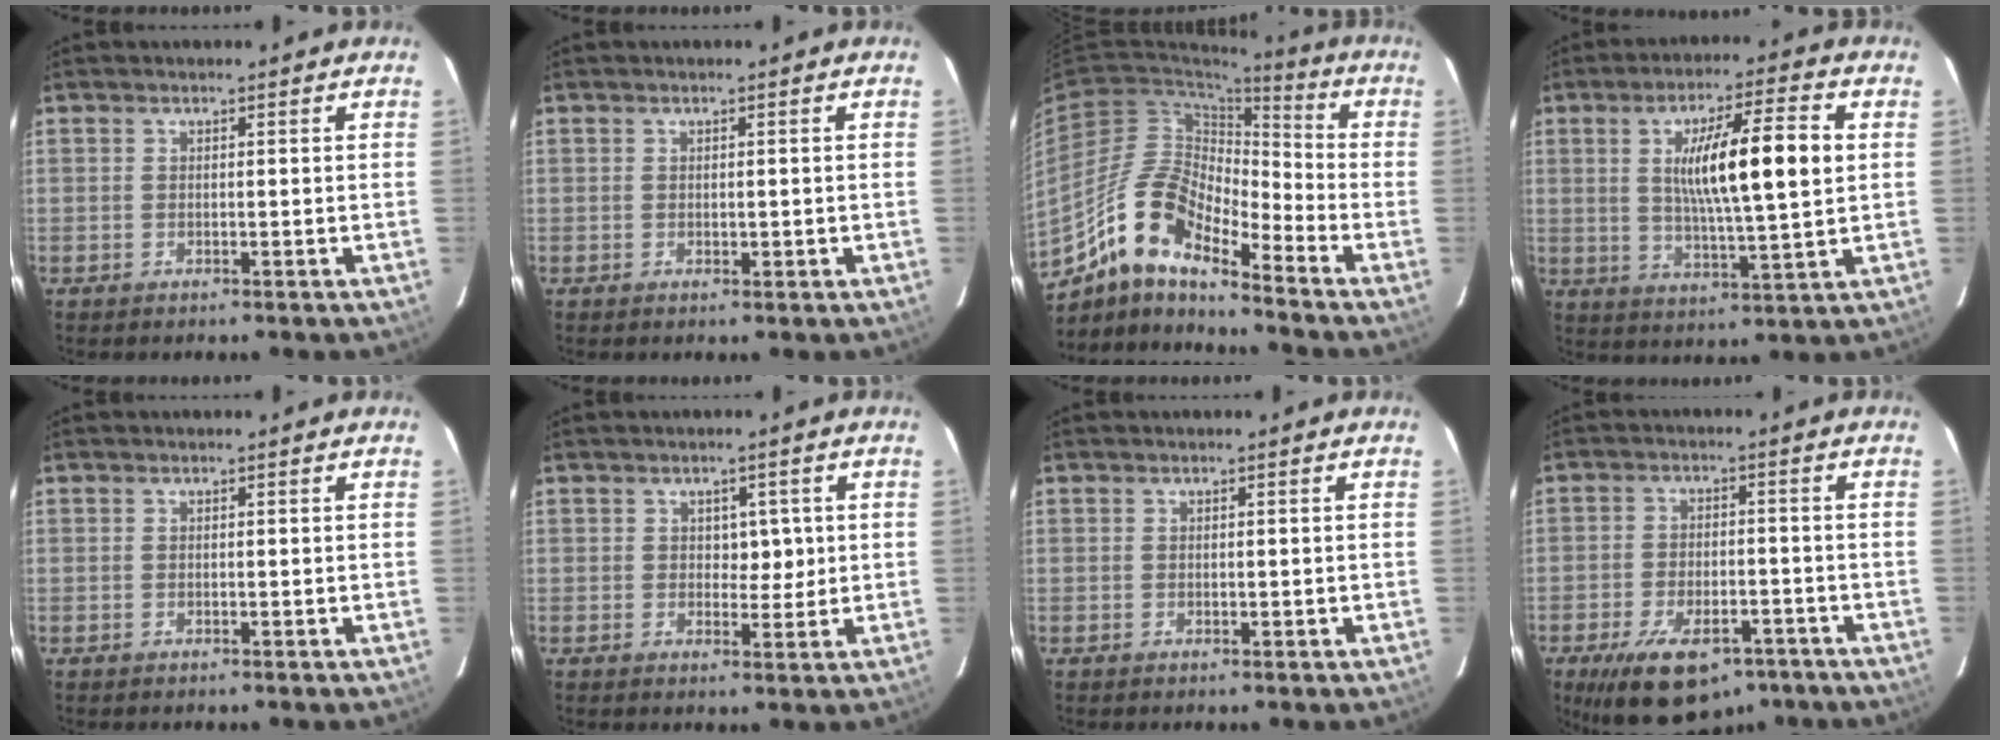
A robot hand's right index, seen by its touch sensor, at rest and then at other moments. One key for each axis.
{"total": 0.8, "fx": -0.1, "fy": 0.4, "fz": 0.7, "tx": -0.010, "ty": -0.002, "tz": 0.002}
{"total": 11.5, "fx": -9.0, "fy": 3.2, "fz": 6.4, "tx": -0.132, "ty": 0.028, "tz": -0.165}
{"total": 13.7, "fx": 2.3, "fy": 1.4, "fz": 13.4, "tx": -0.227, "ty": 0.006, "tz": 0.039}
{"total": 0.0}
{"total": 3.3, "fx": 0.6, "fy": 2.2, "fz": 2.4, "tx": -0.022, "ty": 0.001, "tz": 0.011}
{"total": 0.5, "fx": 0.0, "fy": 0.2, "fz": 0.5, "tx": -0.008, "ty": -0.002, "tz": 0.002}
{"total": 12.5, "fx": -8.3, "fy": 5.9, "fz": 7.4, "tx": -0.131, "ty": -0.005, "tz": -0.125}